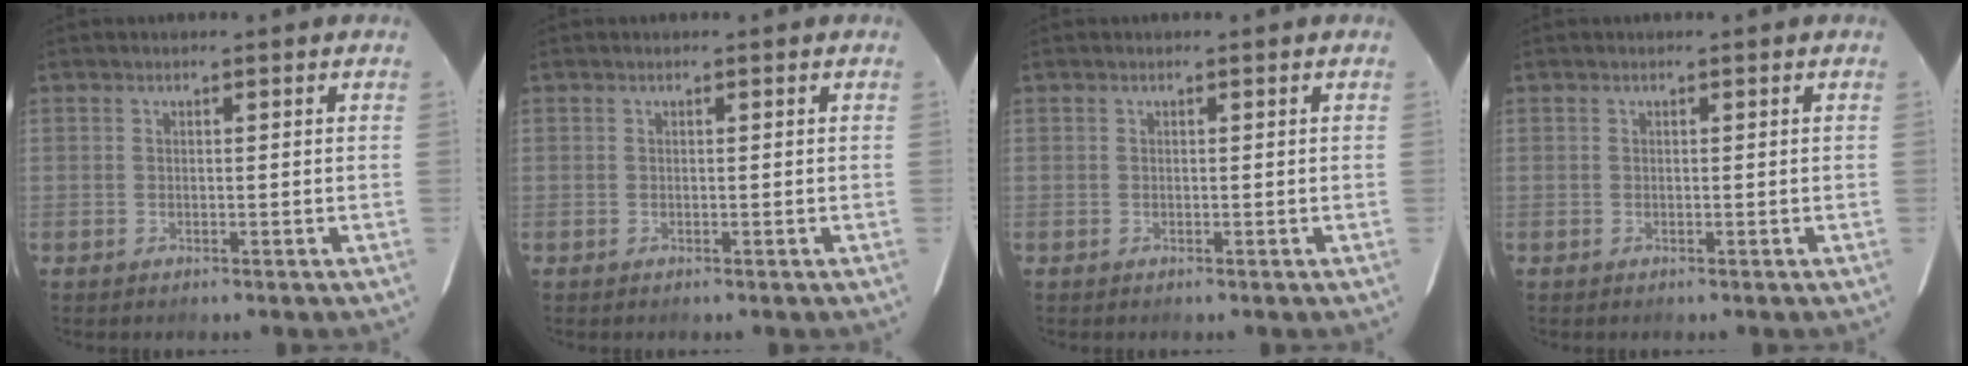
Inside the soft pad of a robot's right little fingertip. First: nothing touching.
{"total": 0.0}
{"total": 0.0}
{"total": 0.0}